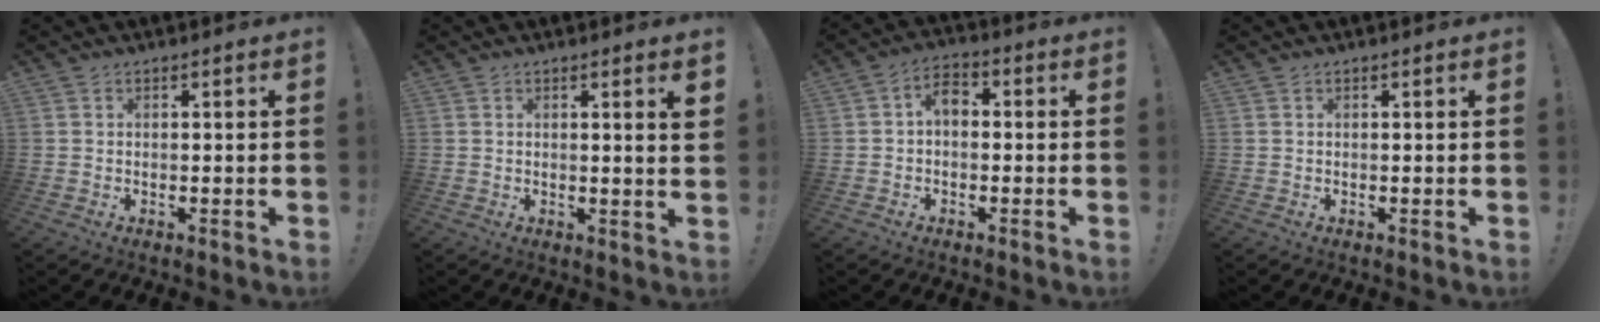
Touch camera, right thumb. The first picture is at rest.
{"total": 3.3, "force": [1.2, -0.2, 3.1], "torque": [-0.042, -0.010, 0.016]}
{"total": 4.8, "force": [-0.2, 3.0, 3.7], "torque": [-0.072, 0.012, -0.001]}
{"total": 0.0}